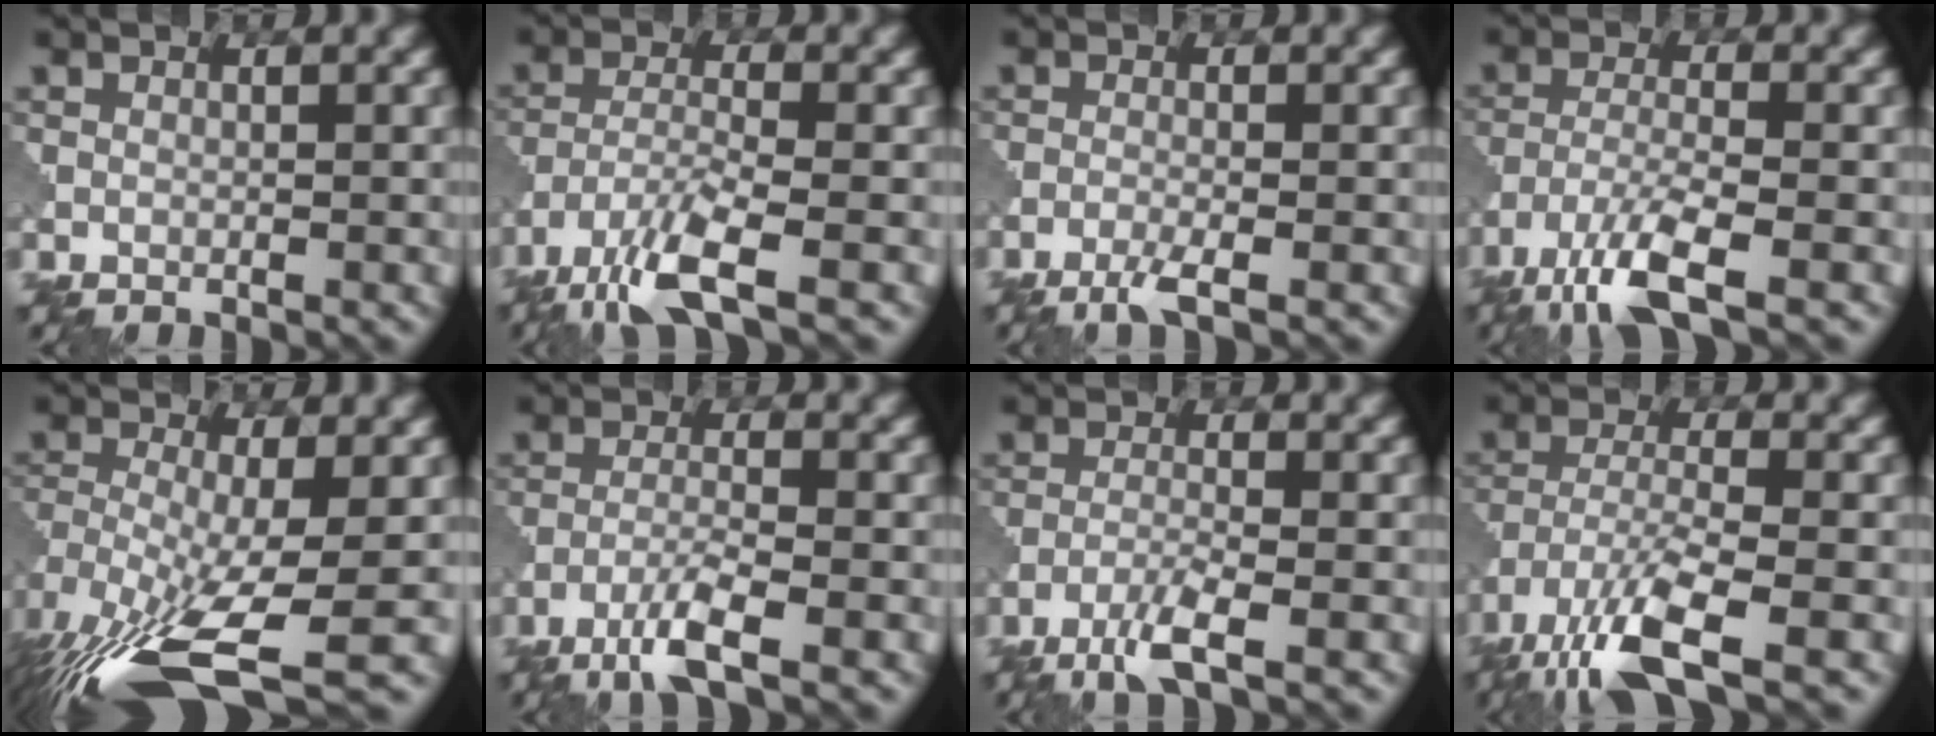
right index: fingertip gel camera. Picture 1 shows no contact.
{"total": 6.4, "force": [-4.5, 1.3, 4.4], "torque": [-0.091, -0.009, -0.096]}
{"total": 2.4, "force": [-1.6, 0.3, 1.8], "torque": [-0.036, -0.002, -0.040]}
{"total": 7.0, "force": [-4.7, 1.6, 4.9], "torque": [-0.101, -0.010, -0.097]}
{"total": 13.2, "force": [-6.4, 4.6, 10.6], "torque": [-0.228, -0.022, -0.104]}
{"total": 4.3, "force": [-2.8, 0.5, 3.3], "torque": [-0.066, 0.001, -0.064]}
{"total": 3.6, "force": [-2.4, 0.3, 2.6], "torque": [-0.053, 0.002, -0.058]}
{"total": 8.9, "force": [-5.7, 2.4, 6.5], "torque": [-0.134, -0.011, -0.116]}